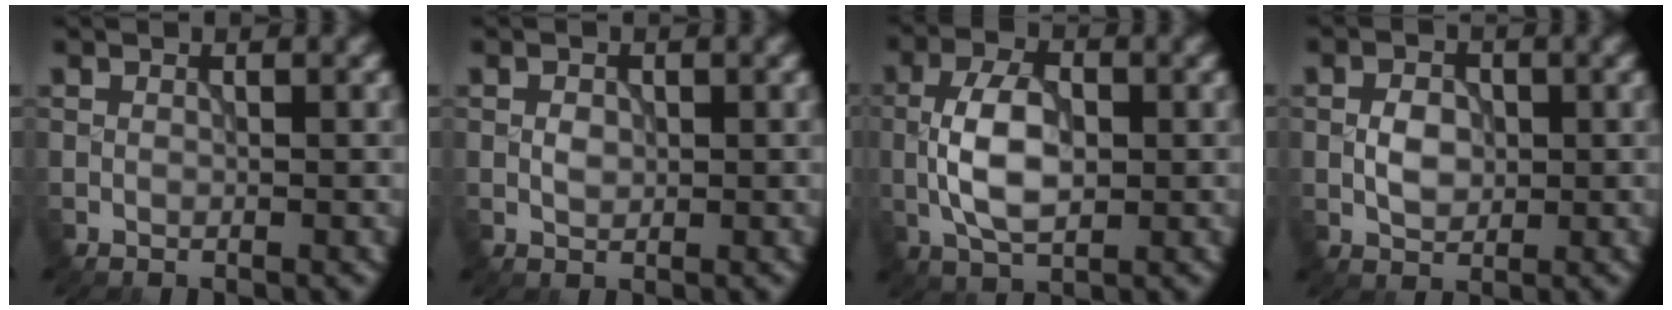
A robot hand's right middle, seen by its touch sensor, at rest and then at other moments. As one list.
[{"total": 1.0, "force": [0.0, 0.8, 0.7], "torque": [-0.013, -0.001, 0.000]}, {"total": 5.7, "force": [-0.4, 3.0, 4.8], "torque": [-0.099, 0.002, -0.011]}, {"total": 2.6, "force": [-0.2, 1.8, 1.8], "torque": [-0.033, 0.003, -0.005]}]